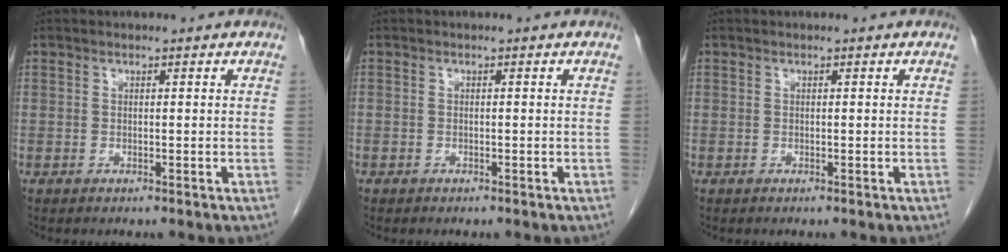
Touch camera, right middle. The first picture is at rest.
{"total": 0.0}
{"total": 0.0}